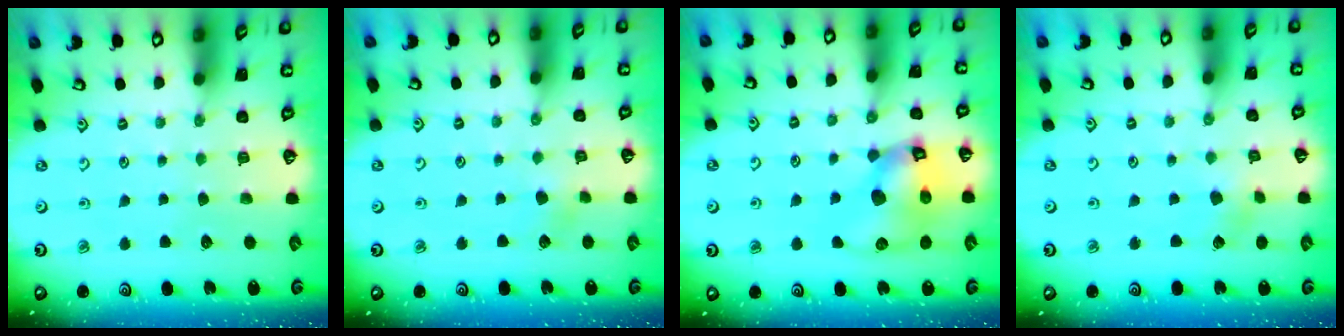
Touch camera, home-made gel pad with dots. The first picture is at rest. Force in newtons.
{"total": 2.8, "press": 2.8, "slide": 0.6}
{"total": 14.1, "press": 13.9, "slide": 2.1}
{"total": 2.5, "press": 2.5, "slide": 0.4}